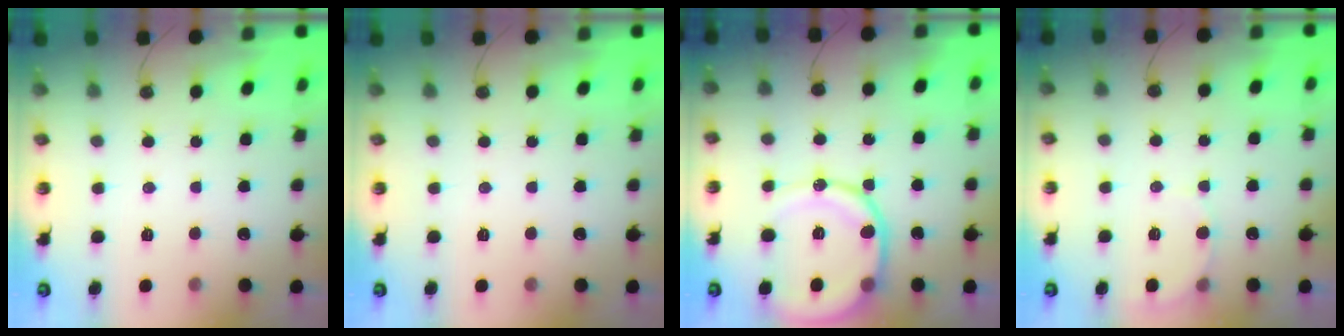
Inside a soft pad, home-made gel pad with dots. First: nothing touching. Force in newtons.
{"total": 0.0}
{"total": 14.2, "press": 14.0, "slide": 2.0}
{"total": 6.3, "press": 6.2, "slide": 0.5}